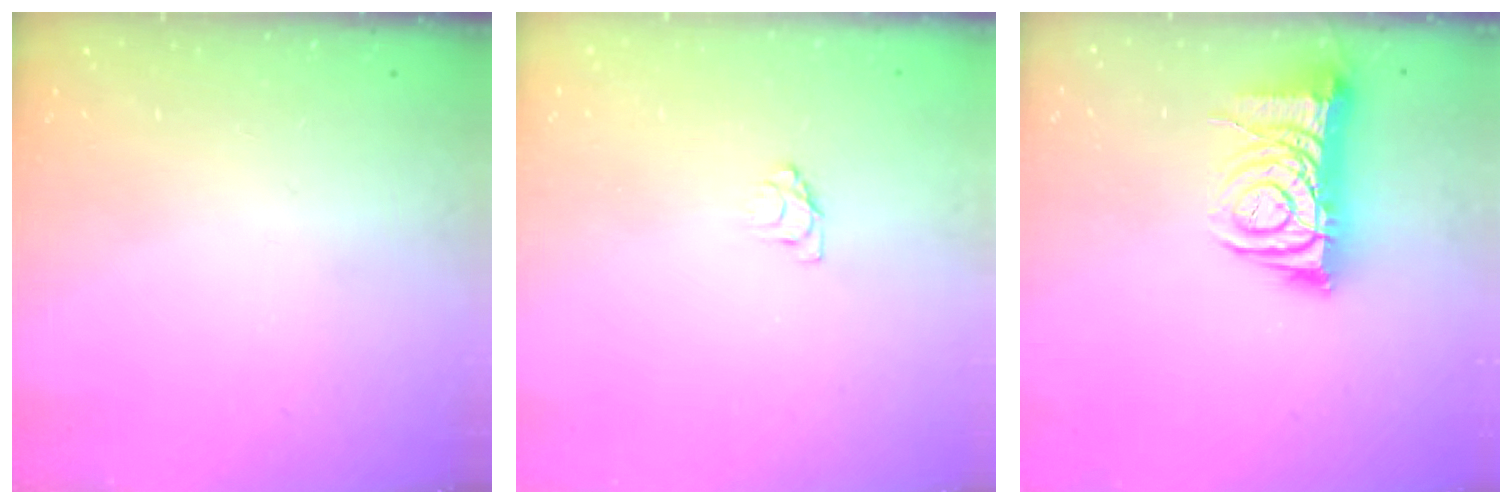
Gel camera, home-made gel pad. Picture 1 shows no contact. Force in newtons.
{"total": 3.7, "press": 3.7, "slide": 0.4}
{"total": 9.5, "press": 9.4, "slide": 1.1}